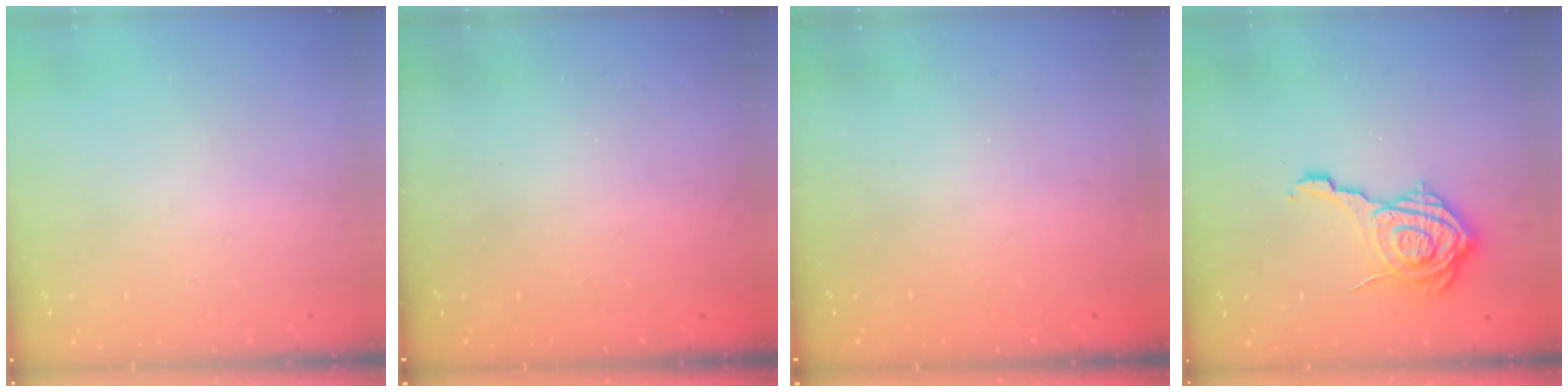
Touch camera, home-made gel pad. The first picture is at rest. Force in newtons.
{"total": 2.2, "press": 2.1, "slide": 0.7}
{"total": 2.3, "press": 2.2, "slide": 0.8}
{"total": 14.4, "press": 14.4, "slide": 0.9}